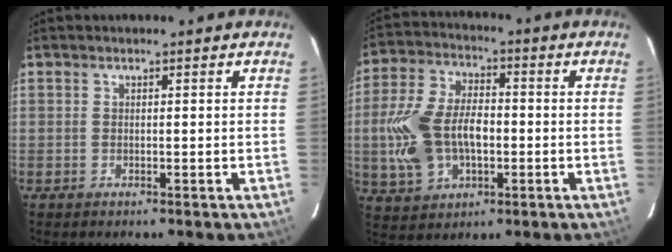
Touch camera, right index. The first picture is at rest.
{"total": 15.4, "force": [-2.0, 9.7, 11.8], "torque": [-0.260, 0.011, -0.027]}